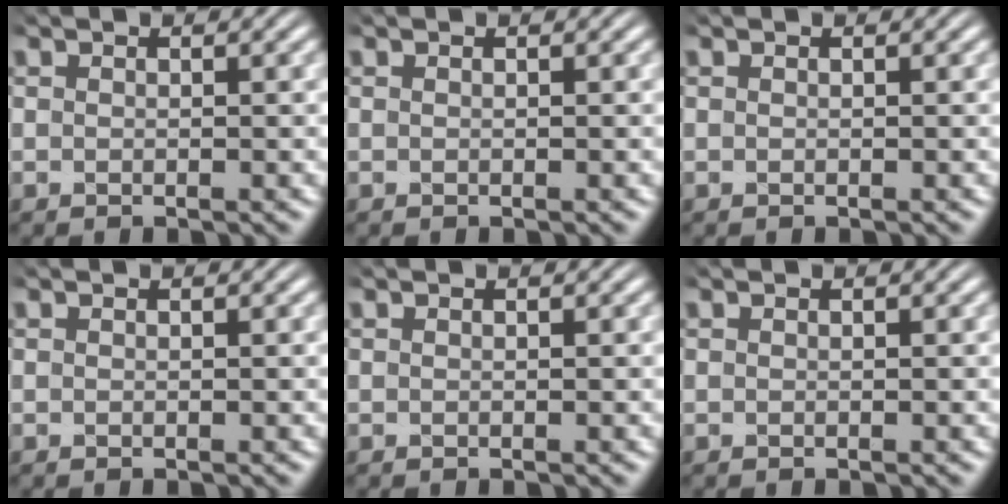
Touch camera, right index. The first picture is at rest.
{"total": 0.0}
{"total": 0.0}
{"total": 0.0}
{"total": 0.0}
{"total": 0.0}